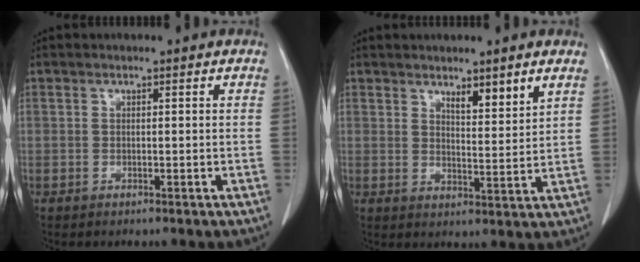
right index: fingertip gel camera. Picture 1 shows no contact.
{"total": 4.5, "force": [3.0, -0.8, 3.2], "torque": [-0.054, -0.017, 0.052]}